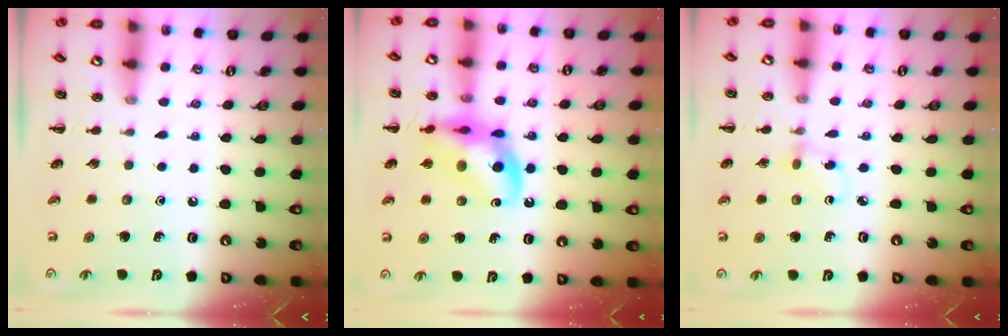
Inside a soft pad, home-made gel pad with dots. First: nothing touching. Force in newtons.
{"total": 14.1, "press": 13.9, "slide": 2.7}
{"total": 1.6, "press": 1.4, "slide": 0.7}